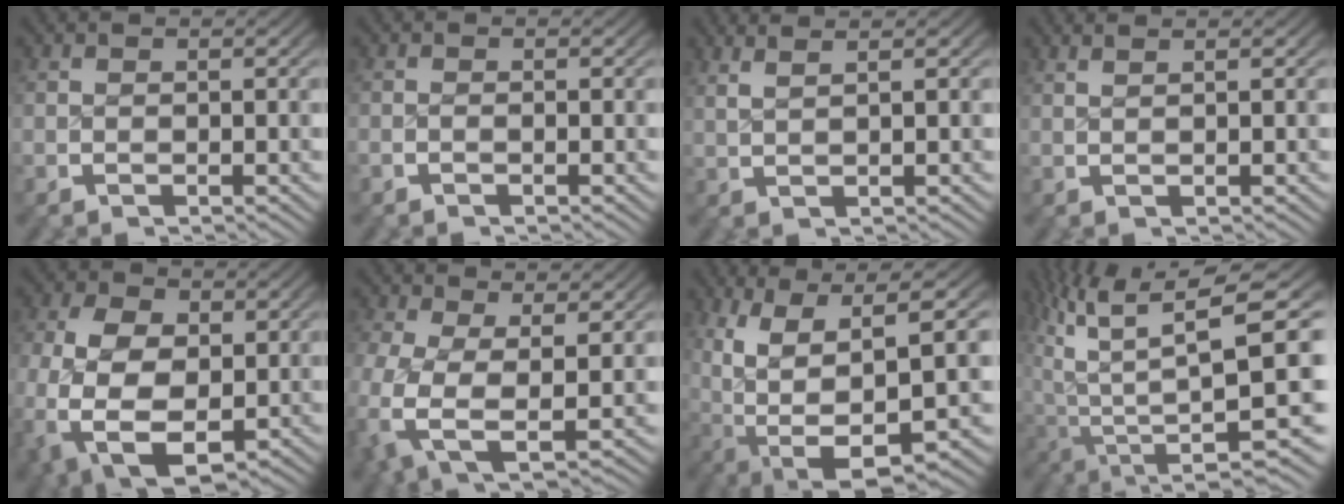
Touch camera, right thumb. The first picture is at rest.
{"total": 0.8, "force": [-0.6, 0.4, 0.3], "torque": [-0.009, 0.001, -0.014]}
{"total": 2.9, "force": [2.2, 0.2, 1.9], "torque": [-0.026, 0.011, 0.040]}
{"total": 1.8, "force": [1.3, -0.3, 1.2], "torque": [-0.014, 0.008, 0.024]}
{"total": 12.6, "force": [-2.6, 8.9, 8.5], "torque": [-0.215, -0.071, -0.007]}
{"total": 7.9, "force": [-0.5, 4.6, 6.4], "torque": [-0.180, -0.047, 0.014]}
{"total": 13.4, "force": [-0.8, 8.0, 10.7], "torque": [-0.222, -0.042, 0.011]}
{"total": 13.9, "force": [-1.6, 6.8, 12.1], "torque": [-0.189, -0.030, 0.001]}